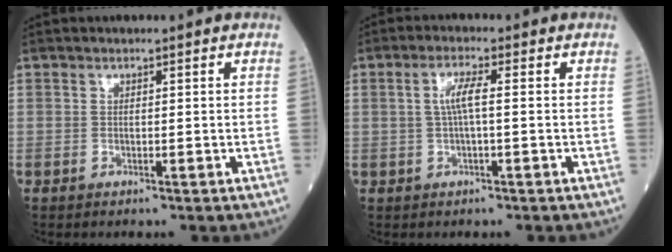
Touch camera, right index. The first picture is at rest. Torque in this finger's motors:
{"motor_torque": [0.10, -0.06, 0.10, 0.06]}